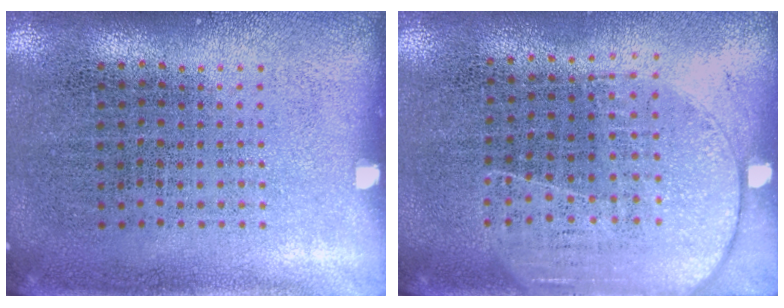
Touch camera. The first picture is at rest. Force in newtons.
{"total": 1.8, "press": 1.5, "slide": 0.9}